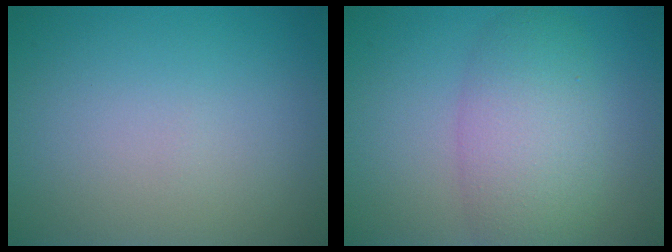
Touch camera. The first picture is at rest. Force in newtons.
{"total": 5.7, "press": 5.7, "slide": 0.3}